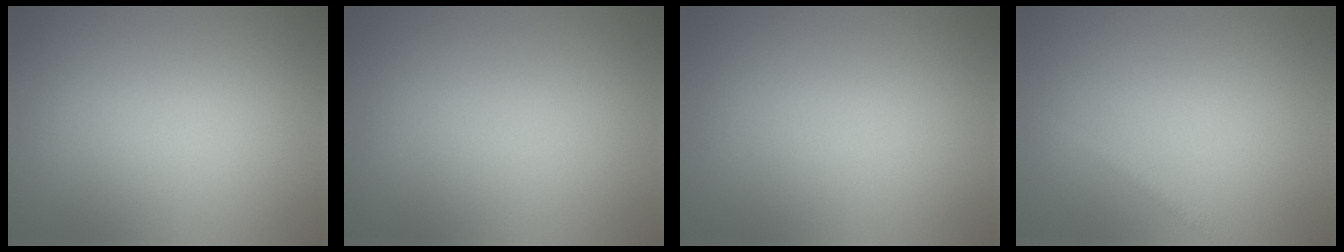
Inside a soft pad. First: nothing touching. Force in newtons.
{"total": 0.0}
{"total": 0.0}
{"total": 1.1, "press": 1.1, "slide": 0.1}